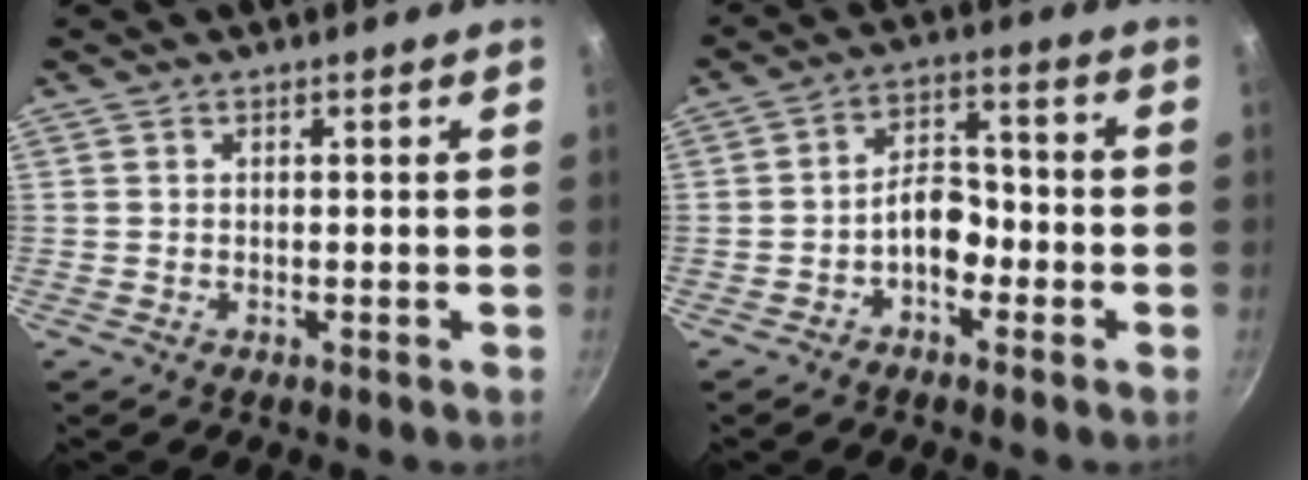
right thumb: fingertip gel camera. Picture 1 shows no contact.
{"total": 6.5, "force": [-2.6, 4.0, 4.3], "torque": [-0.042, 0.039, -0.048]}